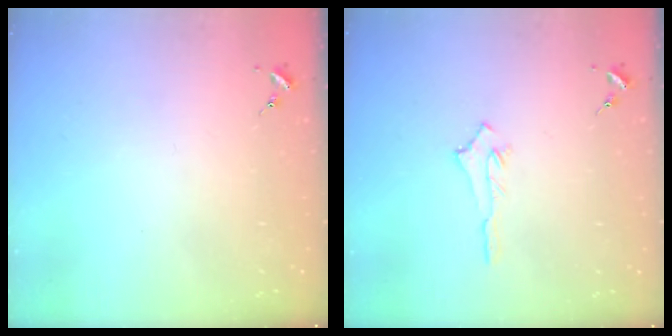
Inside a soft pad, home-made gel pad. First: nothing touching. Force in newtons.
{"total": 4.3, "press": 4.2, "slide": 0.5}